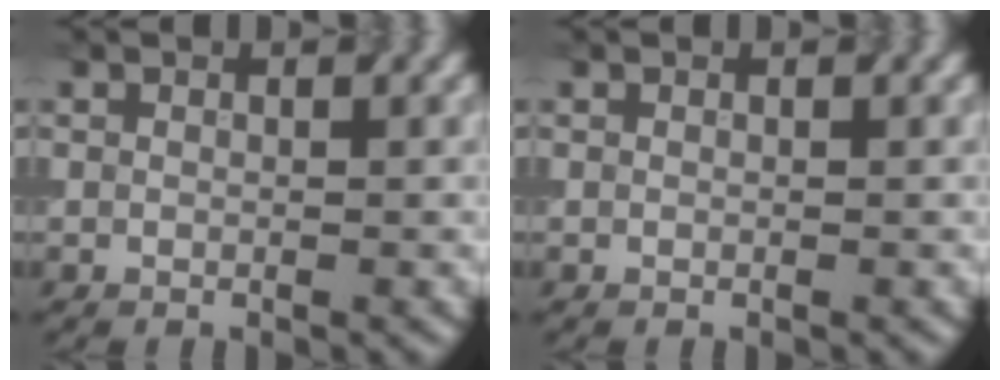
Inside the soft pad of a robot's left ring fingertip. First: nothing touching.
{"total": 0.0}